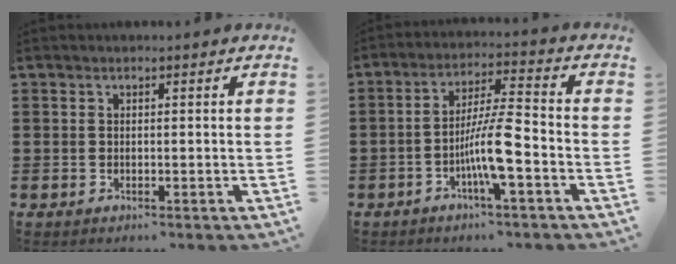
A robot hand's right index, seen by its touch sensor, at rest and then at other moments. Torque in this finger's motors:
{"motor_torque": [2.14, 0.00, 0.72, 0.21]}